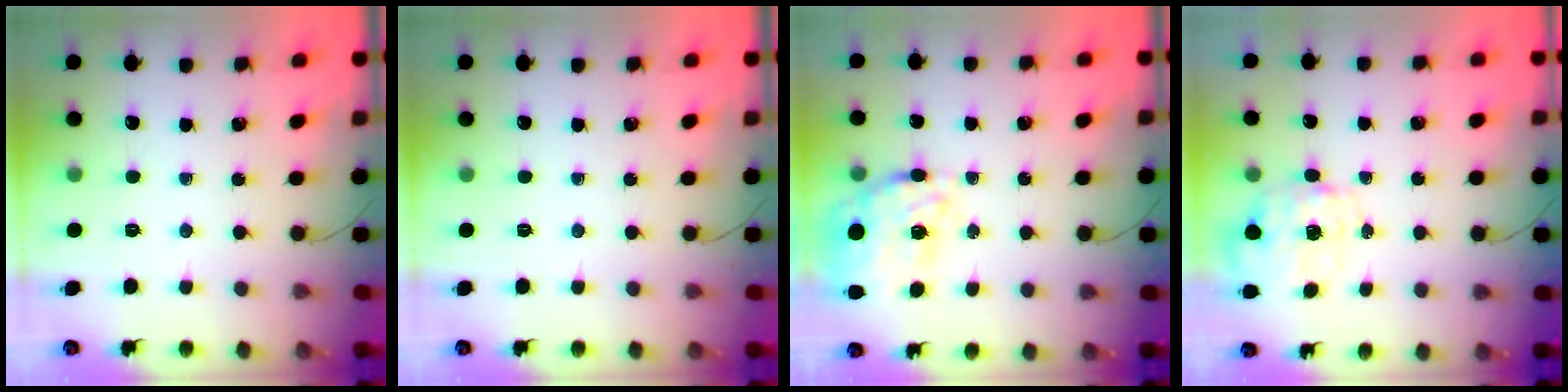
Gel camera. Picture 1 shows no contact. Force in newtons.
{"total": 0.0}
{"total": 13.5, "press": 12.8, "slide": 4.1}
{"total": 2.8, "press": 2.6, "slide": 0.9}